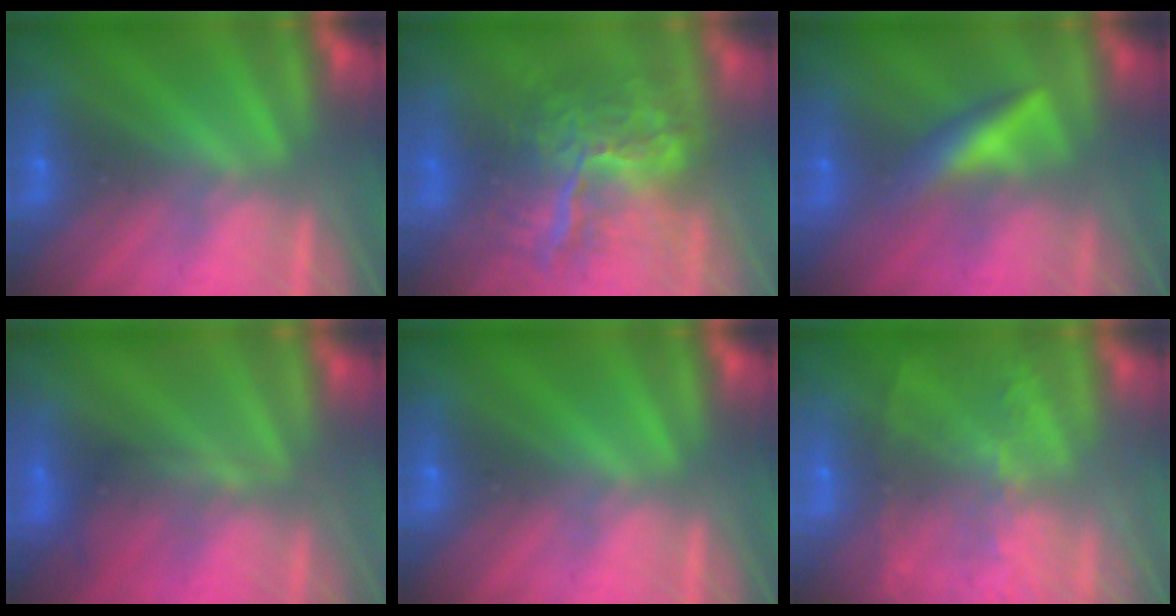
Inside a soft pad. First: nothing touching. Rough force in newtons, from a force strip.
{"total": 13.2}
{"total": 2.5}
{"total": 3.7}
{"total": 0.0}
{"total": 7.5}